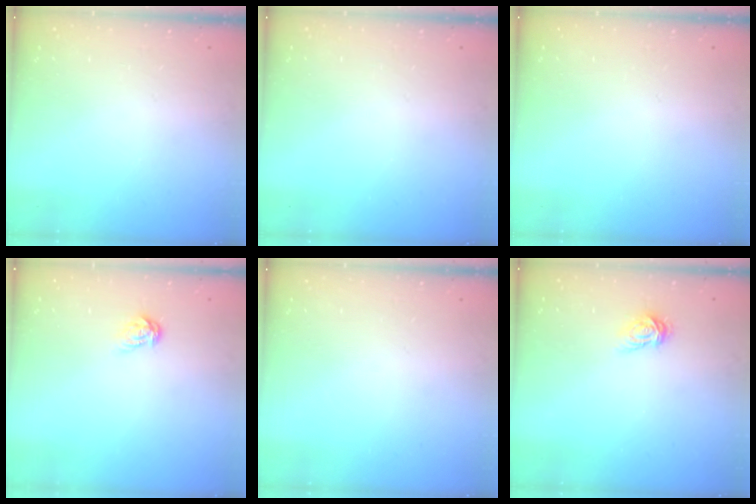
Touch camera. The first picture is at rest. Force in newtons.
{"total": 0.0}
{"total": 0.0}
{"total": 5.0, "press": 5.0, "slide": 0.4}
{"total": 0.0}
{"total": 3.6, "press": 3.6, "slide": 0.1}